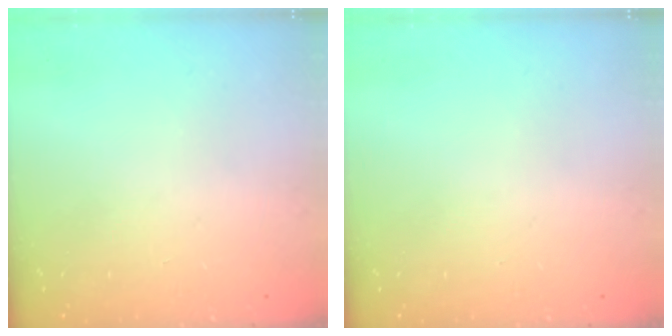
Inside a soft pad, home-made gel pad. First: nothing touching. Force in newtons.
{"total": 0.0}